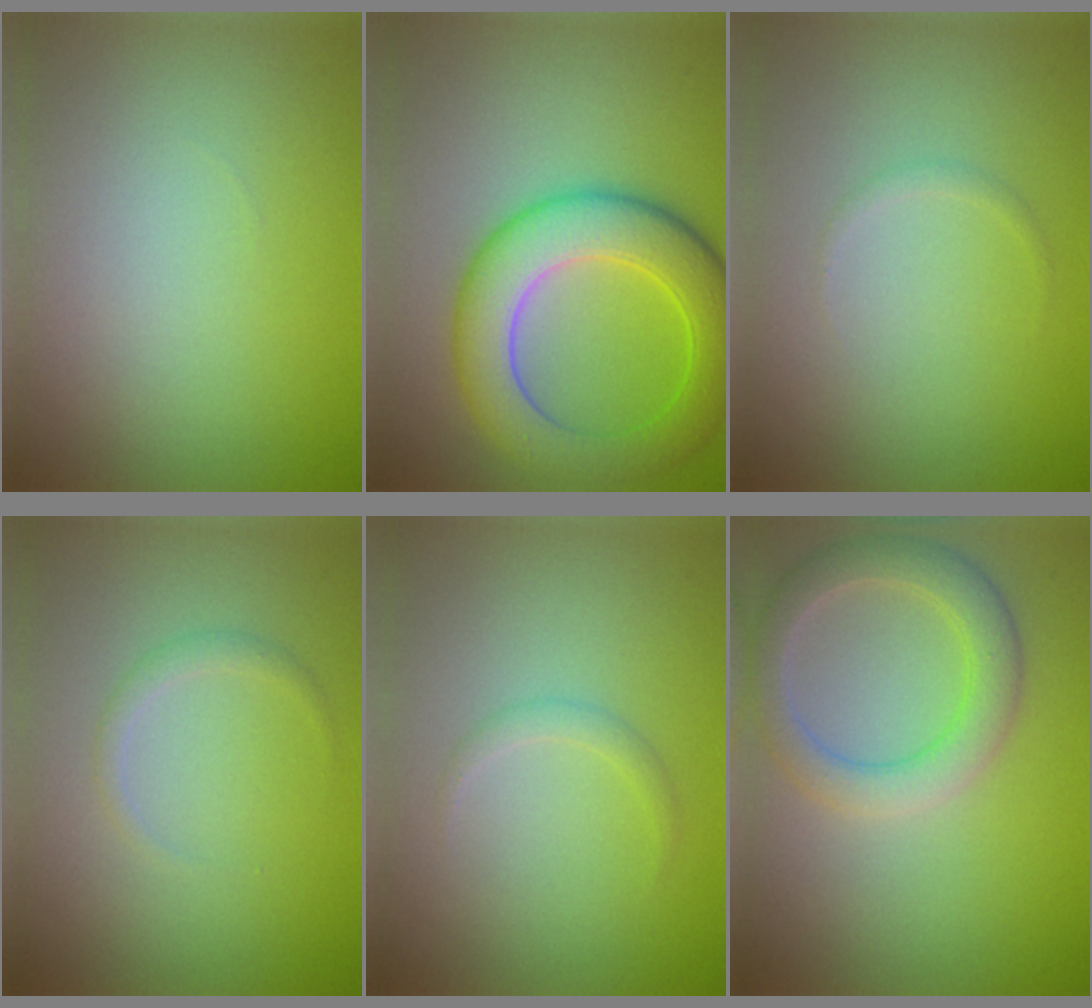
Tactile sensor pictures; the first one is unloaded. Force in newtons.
{"total": 7.9, "press": 7.9, "slide": 0.3}
{"total": 0.5, "press": 0.5, "slide": 0.0}
{"total": 1.0, "press": 1.0, "slide": 0.1}
{"total": 1.0, "press": 1.0, "slide": 0.1}
{"total": 4.0, "press": 3.9, "slide": 0.4}